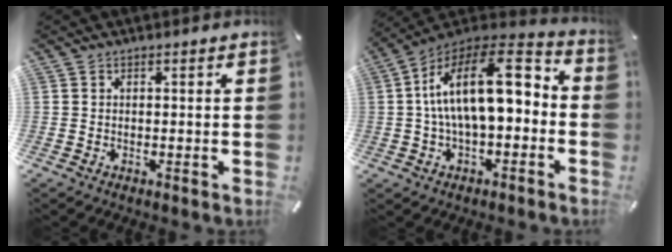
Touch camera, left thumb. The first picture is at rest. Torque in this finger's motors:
{"motor_torque": [0.54, 2.09, 2.78, 0.00, 0.40]}